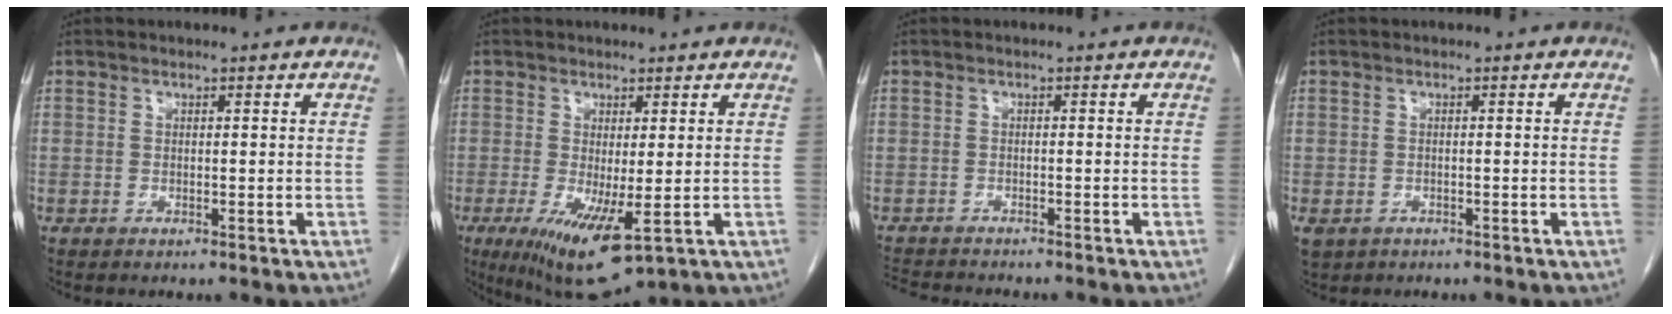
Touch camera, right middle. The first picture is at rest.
{"total": 9.8, "force": [-3.2, 2.4, 8.9], "torque": [-0.153, -0.030, -0.038]}
{"total": 4.9, "force": [-4.8, 0.3, 1.2], "torque": [-0.020, -0.014, -0.080]}
{"total": 4.6, "force": [-2.7, 3.3, 1.9], "torque": [-0.045, -0.006, -0.036]}